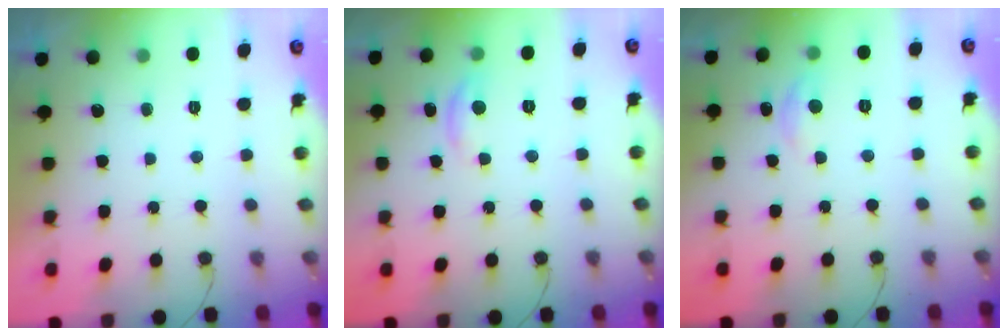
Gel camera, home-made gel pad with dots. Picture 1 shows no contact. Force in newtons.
{"total": 4.8, "press": 4.7, "slide": 0.3}
{"total": 3.9, "press": 3.8, "slide": 0.5}